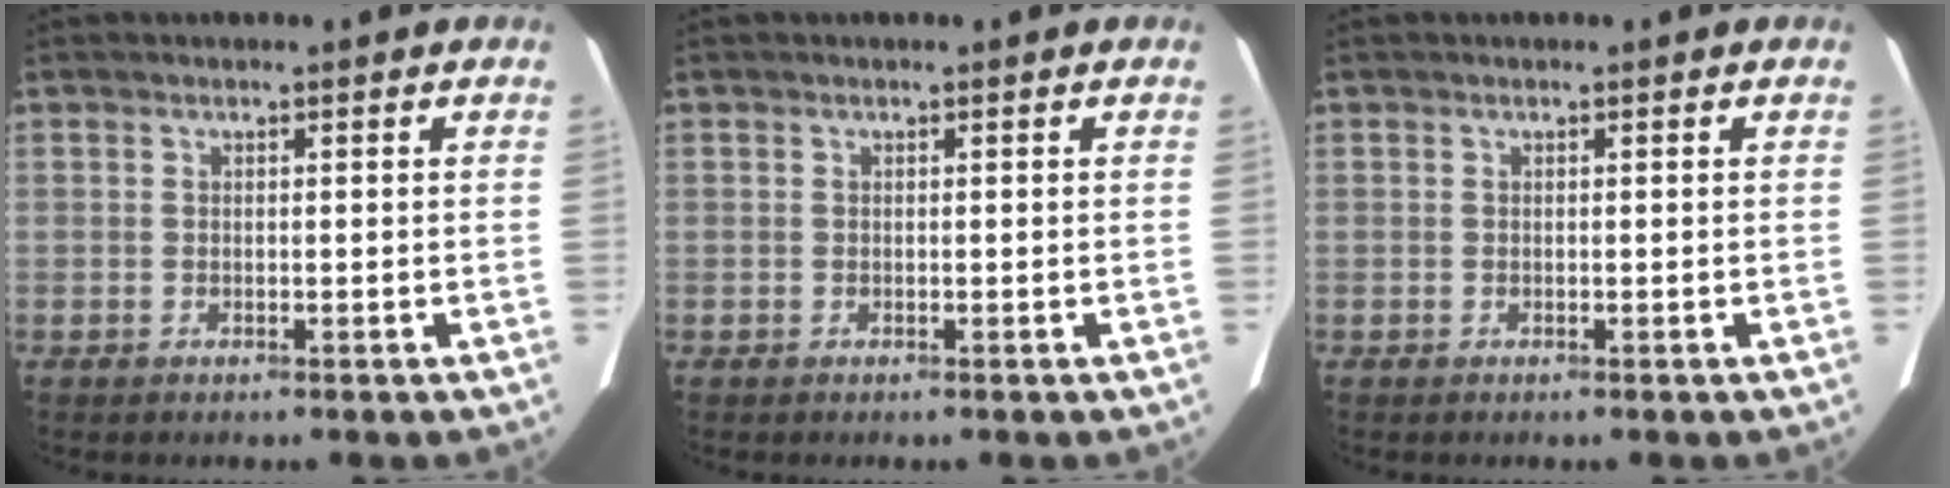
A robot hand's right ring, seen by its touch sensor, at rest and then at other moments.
{"total": 0.0}
{"total": 0.0}